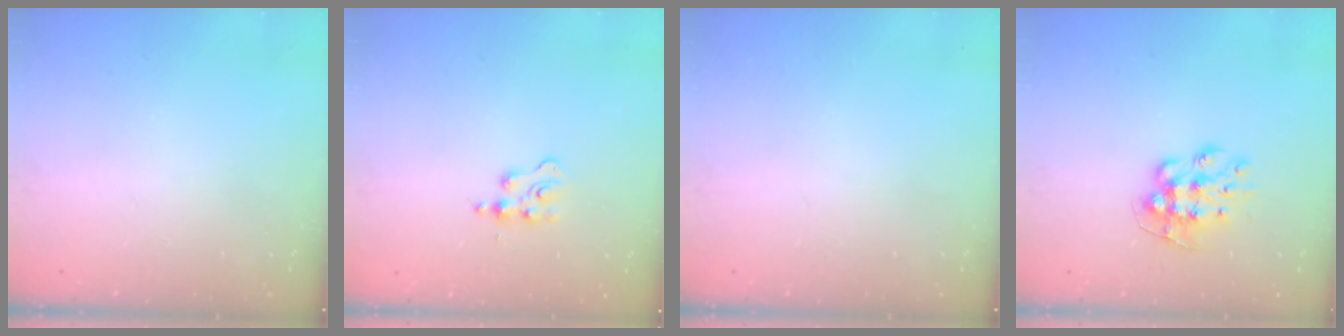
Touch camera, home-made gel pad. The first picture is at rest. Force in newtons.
{"total": 2.1, "press": 2.1, "slide": 0.4}
{"total": 0.0}
{"total": 9.3, "press": 9.3, "slide": 0.3}